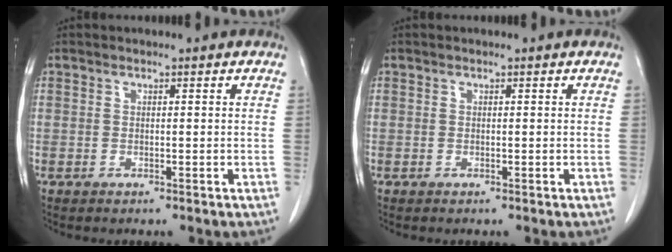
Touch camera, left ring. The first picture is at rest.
{"total": 0.0}